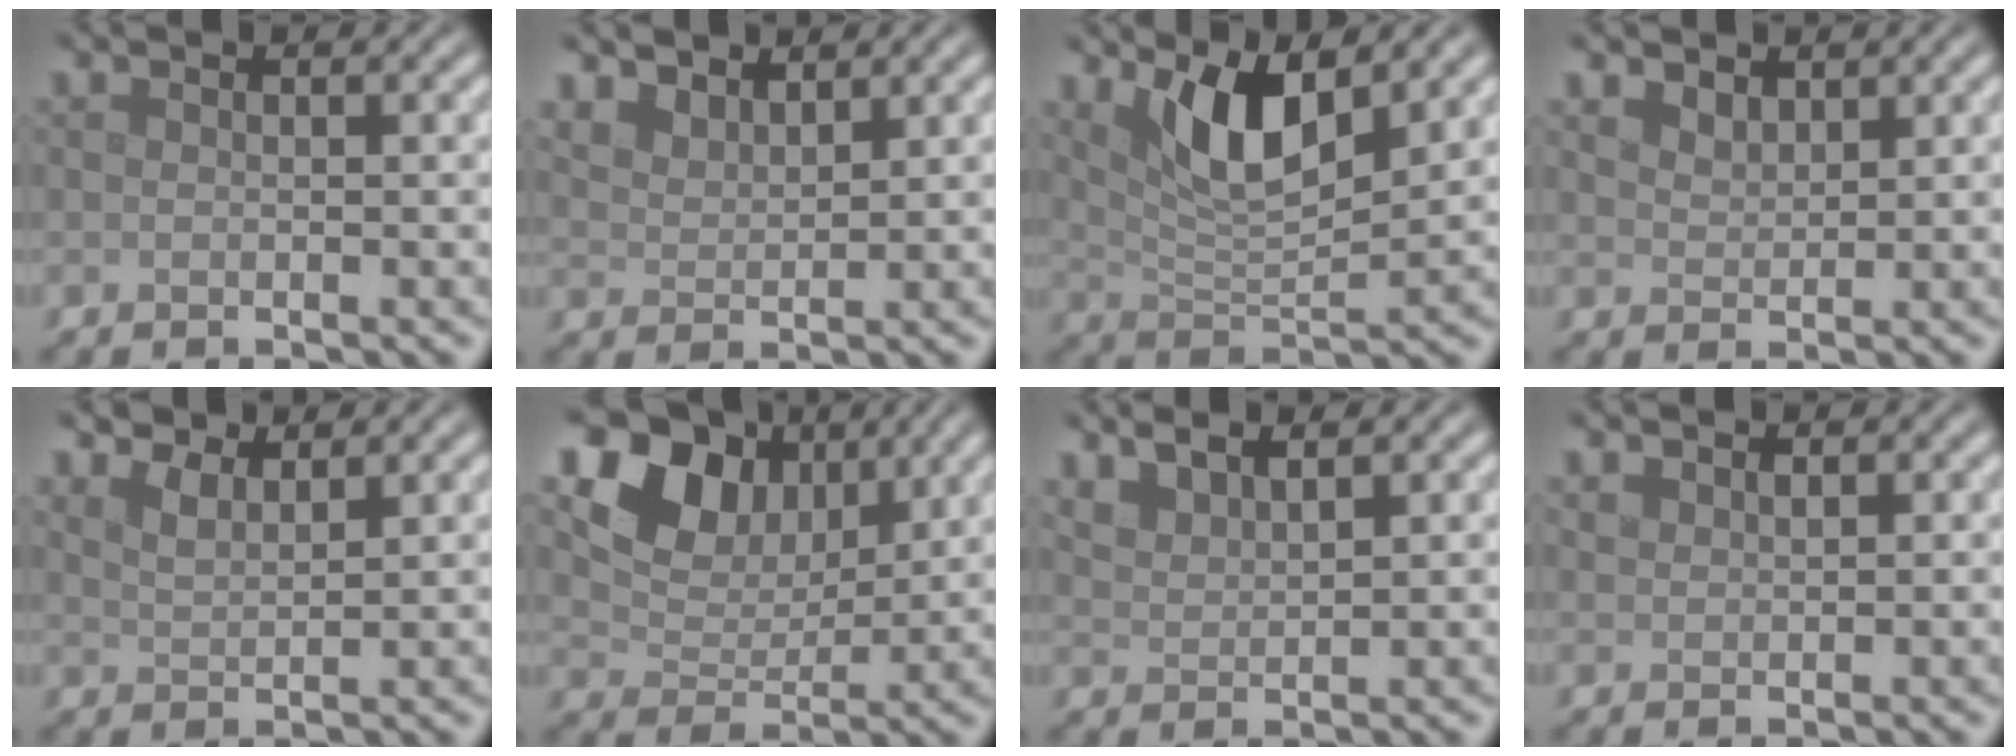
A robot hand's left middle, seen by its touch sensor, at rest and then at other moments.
{"total": 3.3, "force": [2.8, 1.4, 1.2], "torque": [-0.036, -0.005, 0.055]}
{"total": 5.6, "force": [2.8, 1.8, 4.5], "torque": [-0.089, -0.007, 0.054]}
{"total": 1.6, "force": [1.3, 0.8, 0.5], "torque": [-0.014, -0.002, 0.030]}
{"total": 2.2, "force": [2.0, 0.6, 0.9], "torque": [-0.021, -0.002, 0.036]}
{"total": 9.4, "force": [4.9, 6.3, 4.9], "torque": [-0.106, 0.011, 0.071]}
{"total": 2.5, "force": [2.0, 0.6, 1.3], "torque": [-0.018, 0.005, 0.033]}
{"total": 0.7, "force": [0.6, 0.2, 0.2], "torque": [-0.011, -0.002, 0.014]}